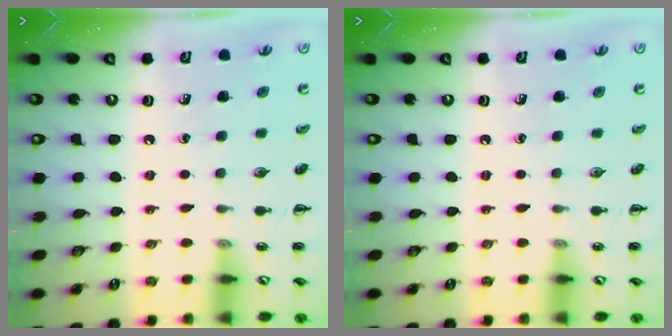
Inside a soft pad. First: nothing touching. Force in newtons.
{"total": 0.0}